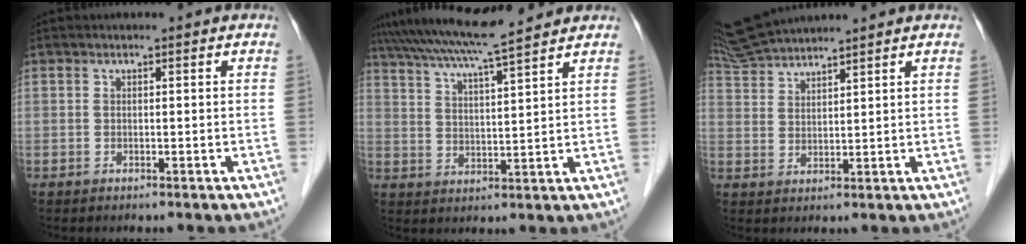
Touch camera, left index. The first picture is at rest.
{"total": 11.2, "force": [9.9, -1.0, 5.2], "torque": [-0.097, 0.020, 0.161]}
{"total": 8.3, "force": [8.0, -0.7, 2.2], "torque": [-0.051, 0.027, 0.157]}